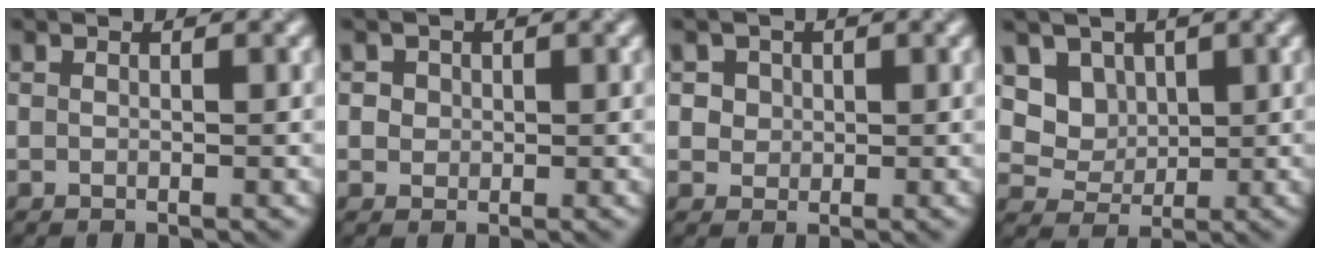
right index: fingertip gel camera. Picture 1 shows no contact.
{"total": 1.9, "force": [0.8, 1.6, 0.6], "torque": [-0.006, 0.005, 0.019]}
{"total": 2.9, "force": [1.3, 2.4, 1.1], "torque": [-0.022, 0.008, 0.025]}
{"total": 4.2, "force": [1.9, 3.4, 1.6], "torque": [-0.040, -0.021, 0.051]}